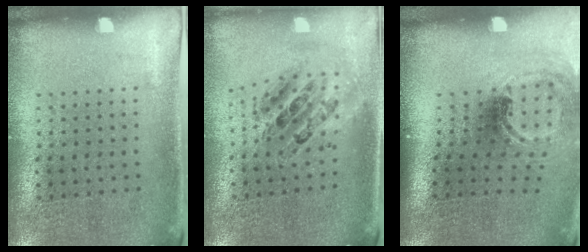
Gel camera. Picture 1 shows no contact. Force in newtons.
{"total": 0.9, "press": 0.9, "slide": 0.2}
{"total": 1.5, "press": 1.1, "slide": 0.9}